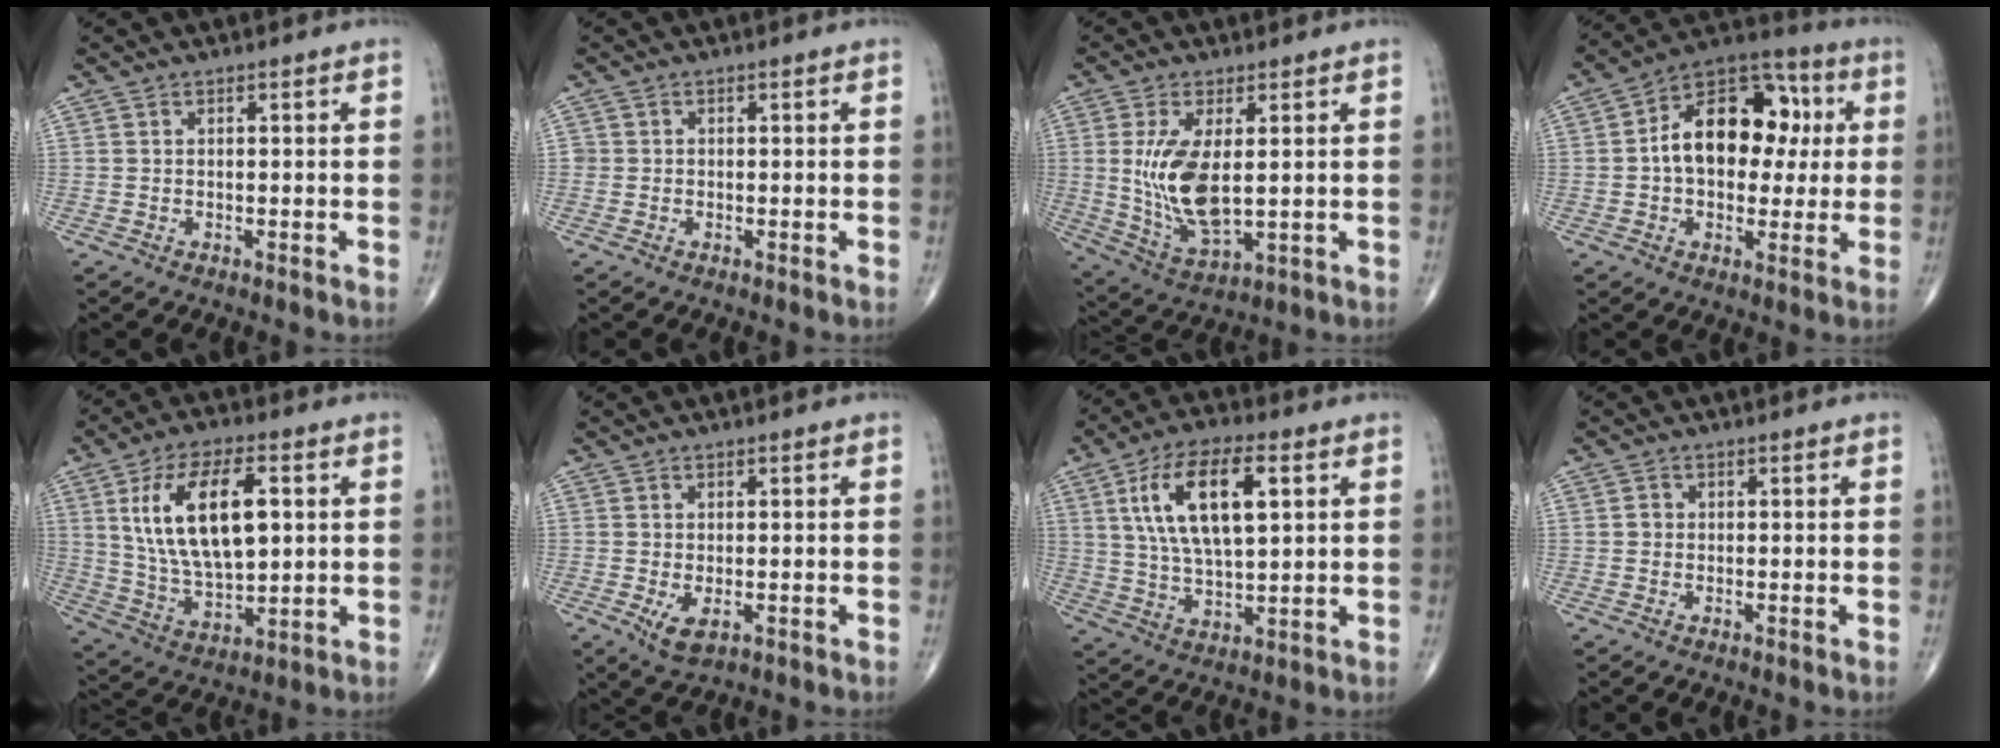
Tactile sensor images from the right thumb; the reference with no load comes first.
{"total": 0.8, "force": [-0.2, 0.8, 0.1], "torque": [0.004, 0.004, -0.005]}
{"total": 12.1, "force": [1.2, 5.3, 10.8], "torque": [-0.216, -0.021, 0.038]}
{"total": 17.6, "force": [2.0, 11.6, 13.1], "torque": [-0.155, 0.031, 0.020]}
{"total": 18.1, "force": [4.2, 8.7, 15.3], "torque": [-0.264, -0.007, 0.083]}
{"total": 3.9, "force": [-1.1, 2.0, 3.2], "torque": [-0.060, -0.011, -0.013]}
{"total": 15.9, "force": [4.8, 6.8, 13.6], "torque": [-0.244, -0.001, 0.087]}
{"total": 1.1, "force": [-0.1, 1.1, 0.4], "torque": [-0.002, 0.003, -0.002]}